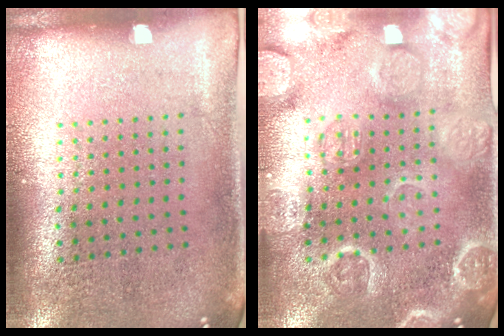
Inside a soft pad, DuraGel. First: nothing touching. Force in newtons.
{"total": 3.6, "press": 3.5, "slide": 0.8}